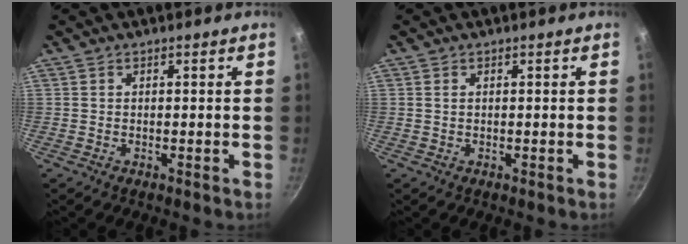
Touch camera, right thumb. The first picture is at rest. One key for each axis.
{"total": 0.6, "fx": 0.2, "fy": 0.4, "fz": 0.4, "tx": -0.005, "ty": 0.001, "tz": 0.002}